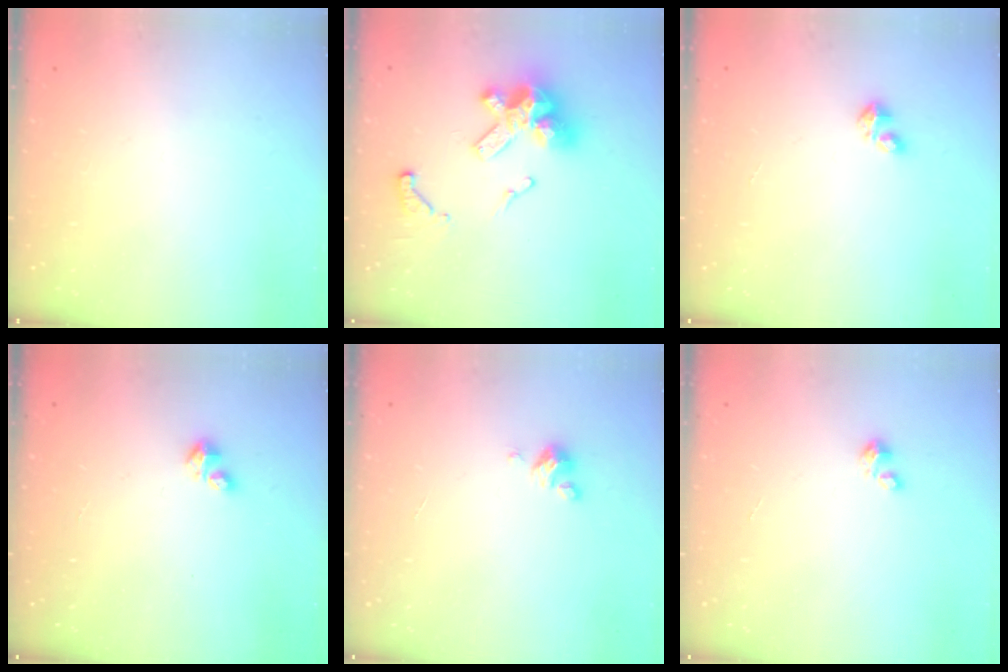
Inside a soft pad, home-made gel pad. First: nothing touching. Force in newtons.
{"total": 14.9, "press": 14.8, "slide": 1.8}
{"total": 2.9, "press": 2.9, "slide": 0.5}
{"total": 1.6, "press": 1.6, "slide": 0.4}
{"total": 3.7, "press": 3.7, "slide": 0.3}
{"total": 1.6, "press": 1.6, "slide": 0.2}